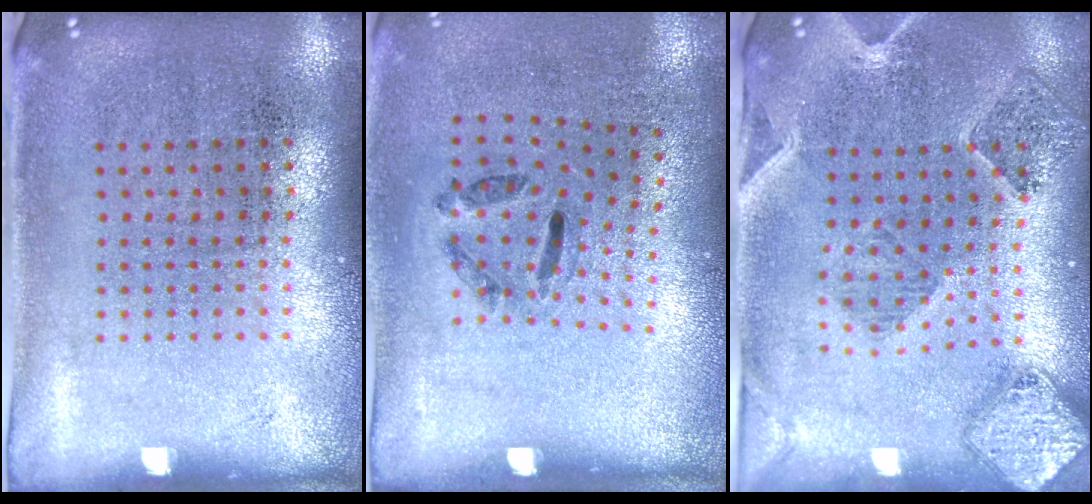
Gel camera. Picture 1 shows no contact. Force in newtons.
{"total": 1.4, "press": 0.8, "slide": 1.2}
{"total": 1.5, "press": 1.5, "slide": 0.3}